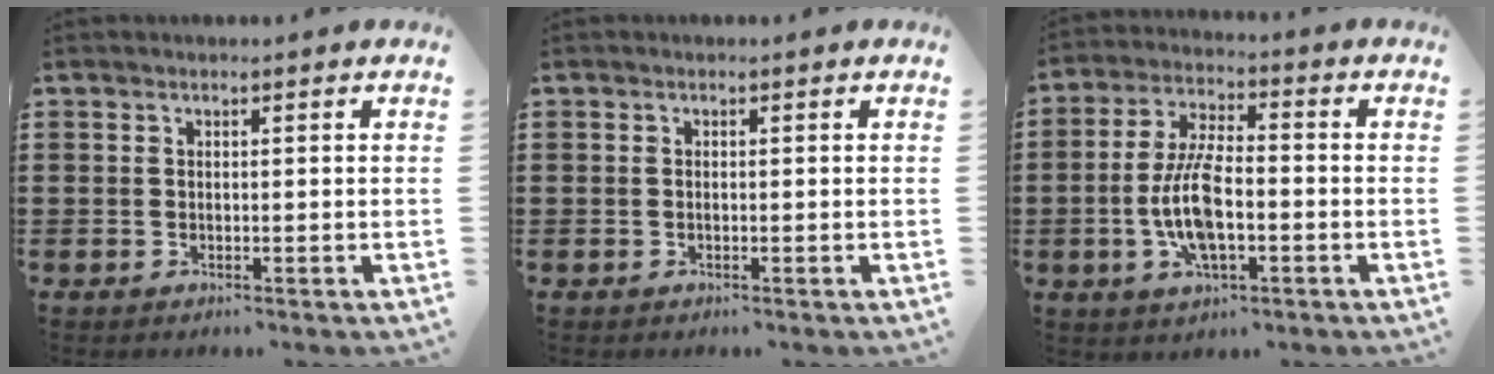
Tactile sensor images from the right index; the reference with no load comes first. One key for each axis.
{"total": 0.0}
{"total": 9.9, "fx": -2.2, "fy": 3.7, "fz": 8.9, "tx": -0.207, "ty": -0.013, "tz": -0.047}